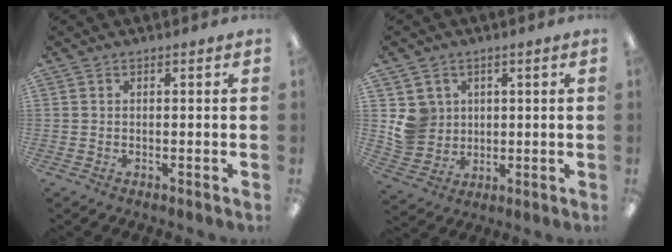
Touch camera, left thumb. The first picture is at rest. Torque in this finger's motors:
{"motor_torque": [-0.12, 0.42, 0.54, -0.56, 0.07]}